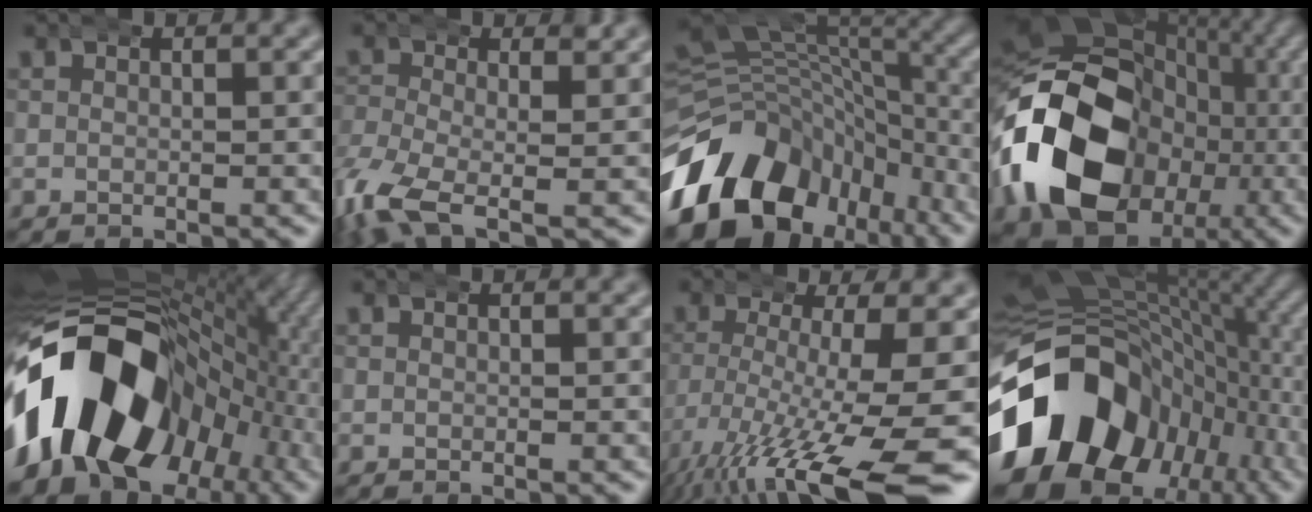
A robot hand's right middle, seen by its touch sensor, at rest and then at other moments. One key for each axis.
{"total": 5.4, "fx": -2.1, "fy": 3.0, "fz": 4.0, "tx": -0.115, "ty": -0.040, "tz": -0.023}
{"total": 15.8, "fx": -5.8, "fy": 11.7, "fz": 8.9, "tx": -0.153, "ty": -0.021, "tz": -0.091}
{"total": 21.2, "fx": -0.8, "fy": 15.7, "fz": 14.2, "tx": -0.248, "ty": -0.019, "tz": -0.010}
{"total": 25.0, "fx": -1.4, "fy": 17.6, "fz": 17.7, "tx": -0.283, "ty": -0.014, "tz": -0.022}
{"total": 0.0}
{"total": 12.6, "fx": -6.4, "fy": 4.3, "fz": 10.0, "tx": -0.169, "ty": -0.043, "tz": -0.071}
{"total": 23.5, "fx": -4.4, "fy": 17.5, "fz": 15.0, "tx": -0.244, "ty": -0.038, "tz": -0.061}